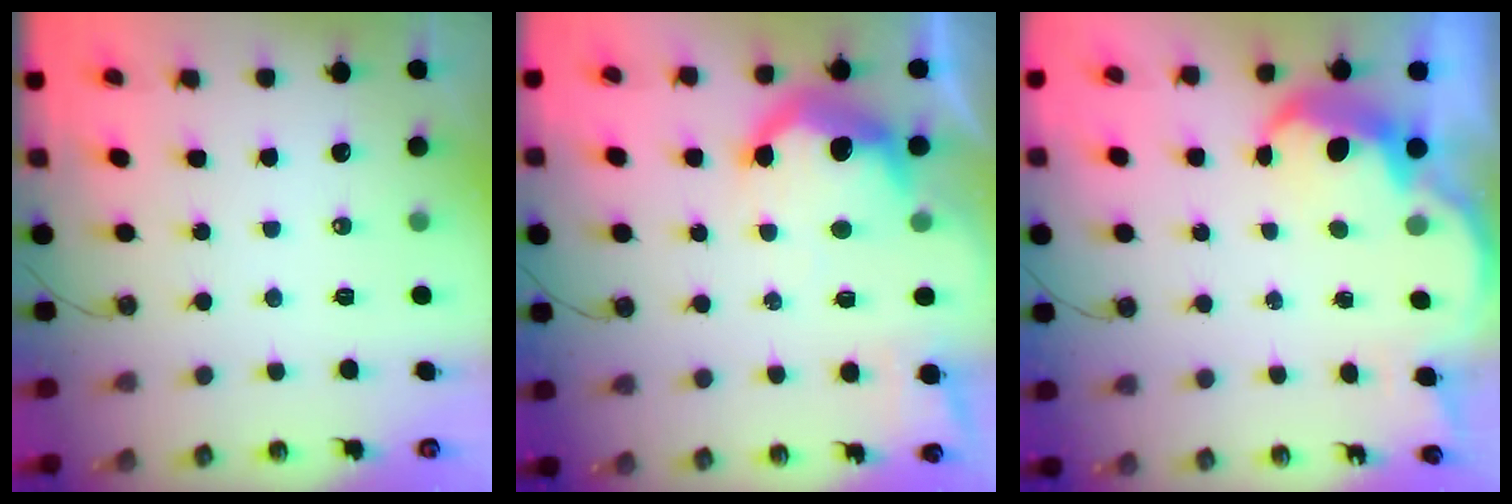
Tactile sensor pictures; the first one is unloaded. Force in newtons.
{"total": 17.8, "press": 17.7, "slide": 1.5}
{"total": 5.5, "press": 5.4, "slide": 0.7}